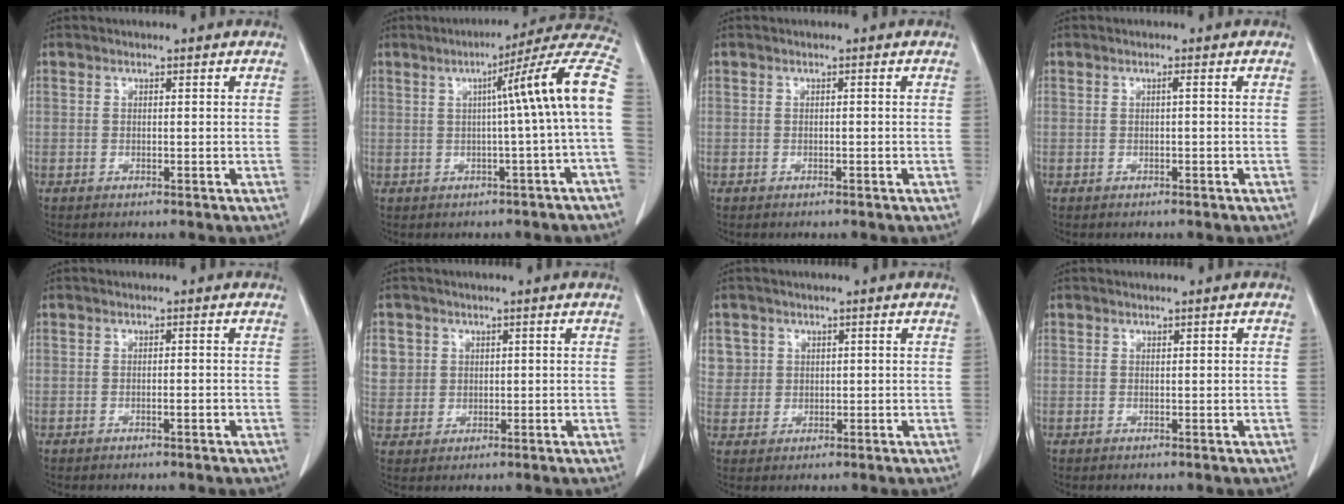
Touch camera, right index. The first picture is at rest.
{"total": 13.5, "force": [0.7, -1.5, 13.4], "torque": [-0.165, 0.030, 0.000]}
{"total": 0.0}
{"total": 0.5, "force": [0.0, -0.1, 0.5], "torque": [-0.007, 0.000, -0.001]}
{"total": 1.1, "force": [-0.5, 0.2, 1.0], "torque": [-0.016, 0.001, -0.009]}
{"total": 5.7, "force": [1.7, 5.4, 0.9], "torque": [-0.016, 0.015, 0.038]}
{"total": 3.5, "force": [1.2, 3.3, -0.1], "torque": [0.022, 0.005, 0.020]}
{"total": 0.7, "force": [0.1, 0.2, 0.7], "torque": [-0.013, 0.006, 0.003]}